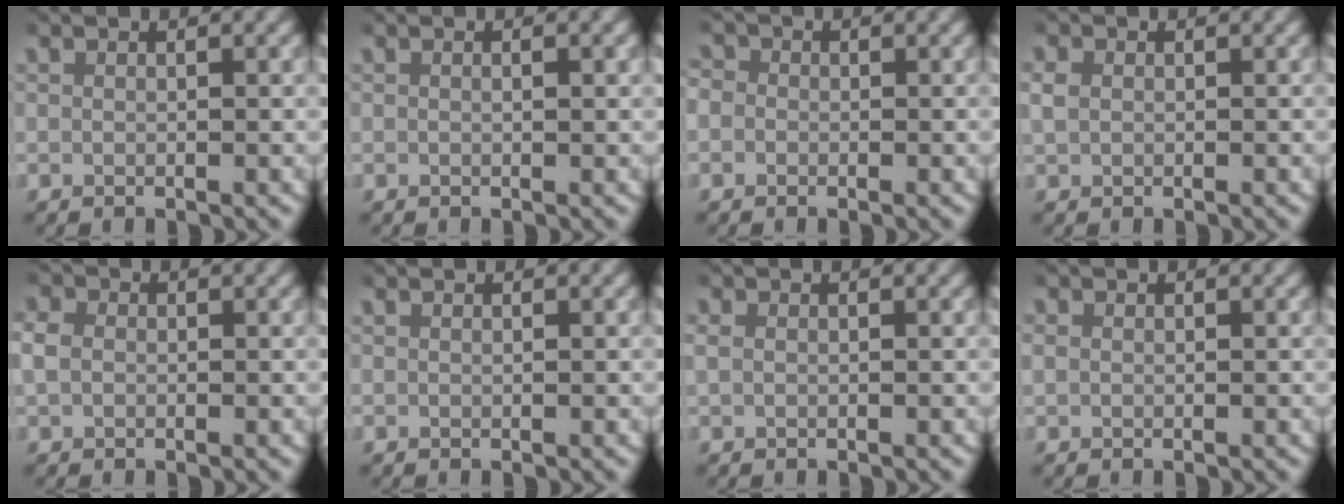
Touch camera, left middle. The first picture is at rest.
{"total": 0.5, "force": [0.2, 0.0, 0.5], "torque": [-0.007, 0.001, 0.002]}
{"total": 2.6, "force": [0.2, 2.4, 0.8], "torque": [-0.021, 0.009, -0.010]}
{"total": 1.3, "force": [0.2, 1.1, 0.8], "torque": [-0.030, -0.001, 0.007]}
{"total": 2.4, "force": [0.1, 2.1, 1.2], "torque": [-0.045, 0.000, 0.001]}
{"total": 0.0}
{"total": 0.8, "force": [0.1, 0.6, 0.5], "torque": [-0.018, 0.002, 0.002]}
{"total": 0.8, "force": [0.1, 0.7, 0.4], "torque": [-0.013, 0.003, 0.000]}